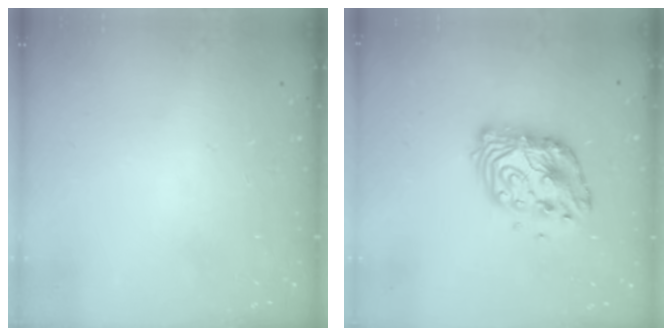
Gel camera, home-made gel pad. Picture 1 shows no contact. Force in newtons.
{"total": 11.9, "press": 11.9, "slide": 0.8}